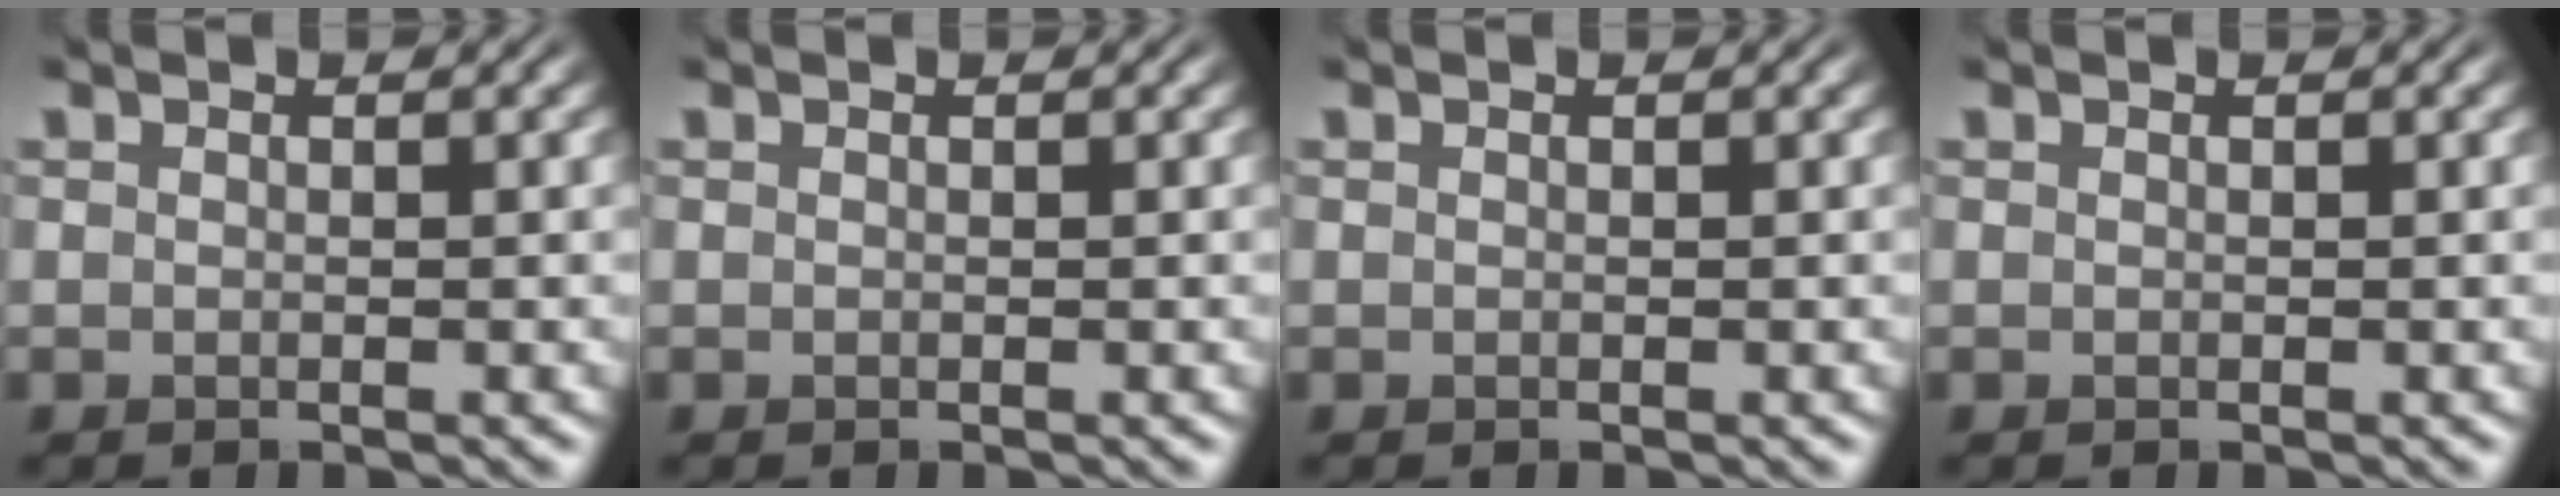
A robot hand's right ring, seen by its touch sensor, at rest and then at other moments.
{"total": 0.0}
{"total": 0.0}
{"total": 0.0}